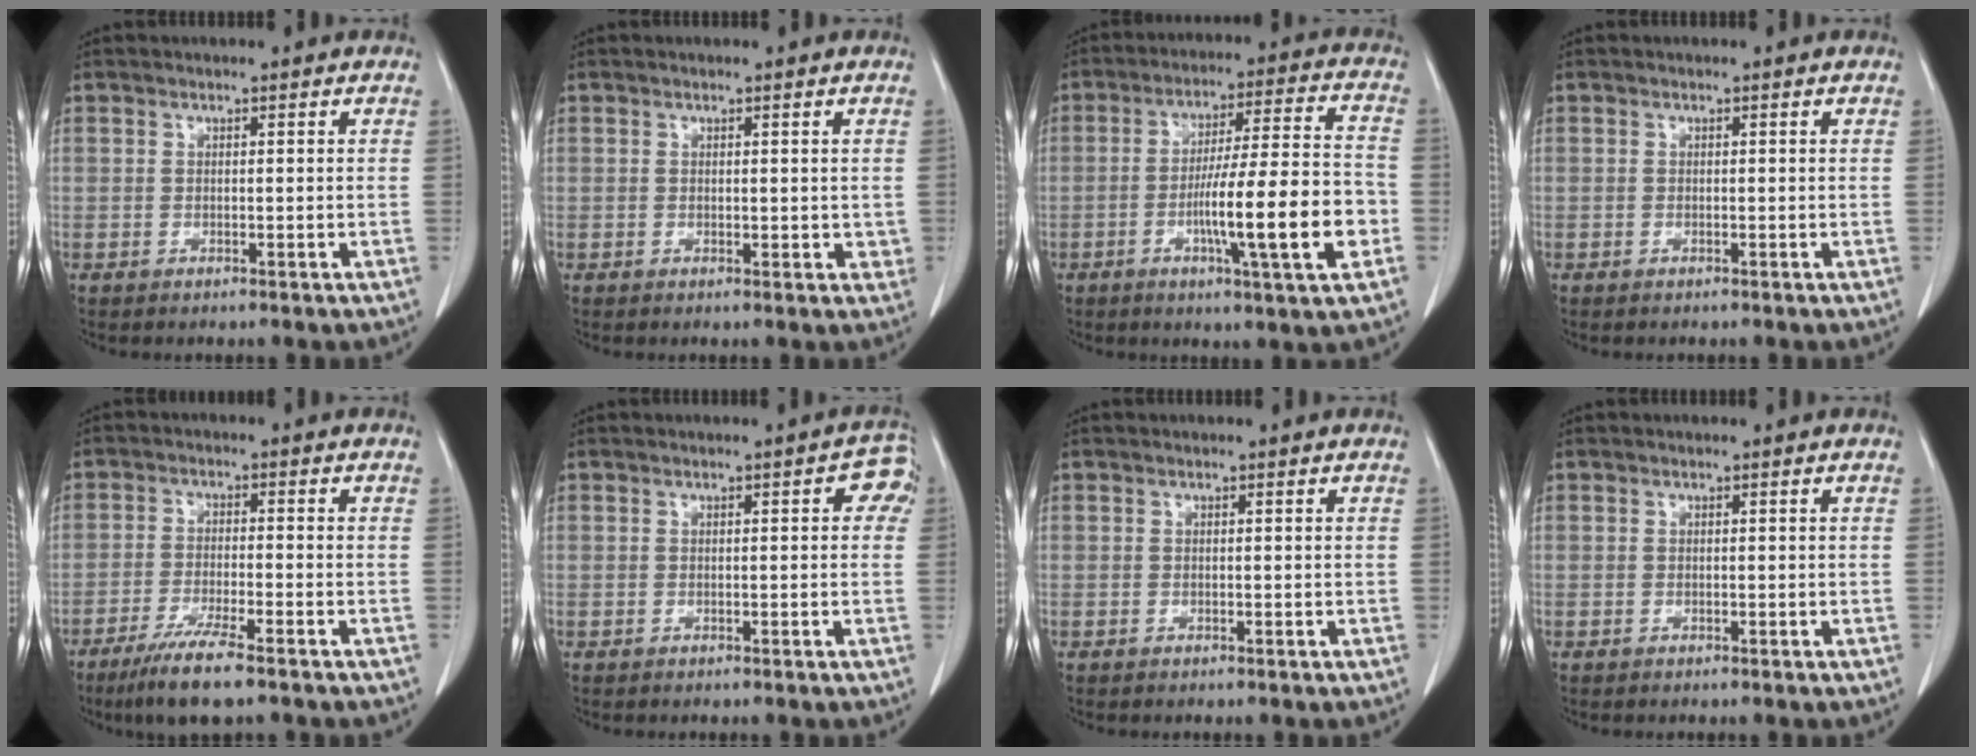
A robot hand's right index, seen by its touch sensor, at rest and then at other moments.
{"total": 1.4, "force": [0.5, 1.0, 0.8], "torque": [0.002, 0.000, 0.010]}
{"total": 15.4, "force": [-4.2, 0.4, 14.8], "torque": [-0.238, 0.002, -0.065]}
{"total": 0.0}
{"total": 7.9, "force": [-5.6, 0.1, 5.5], "torque": [-0.101, -0.022, -0.098]}
{"total": 3.3, "force": [0.8, 1.1, 3.0], "torque": [-0.026, 0.010, 0.003]}
{"total": 0.0}
{"total": 0.0}